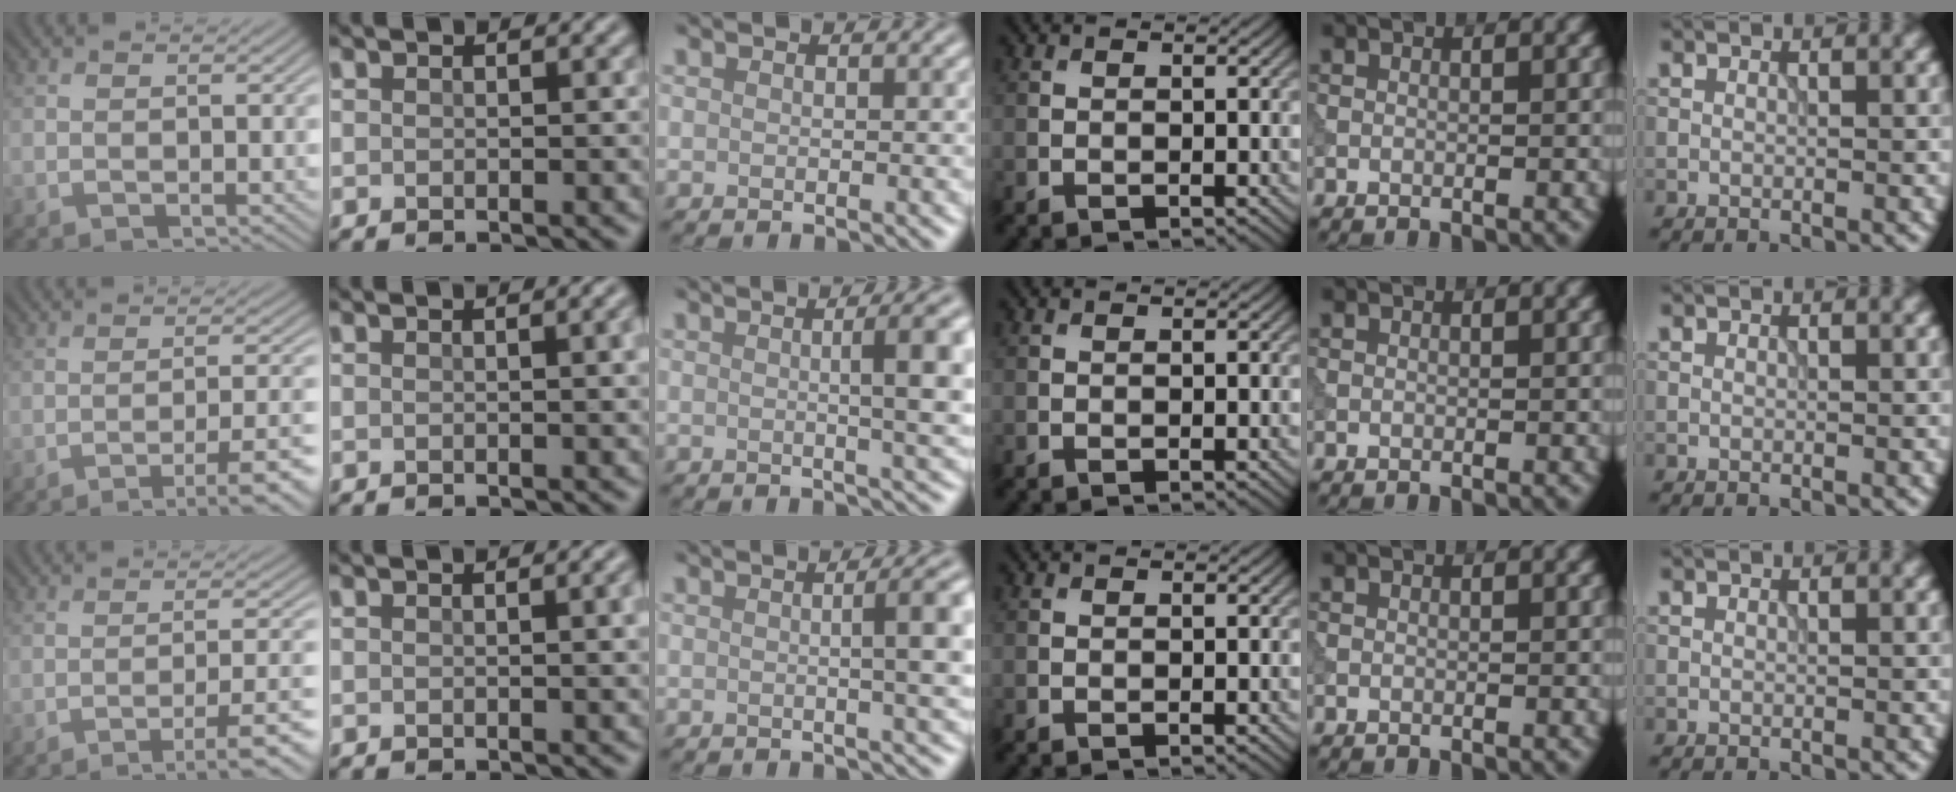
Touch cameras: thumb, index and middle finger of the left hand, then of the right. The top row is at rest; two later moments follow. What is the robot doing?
{"motion": "dispense", "object": "syringe"}